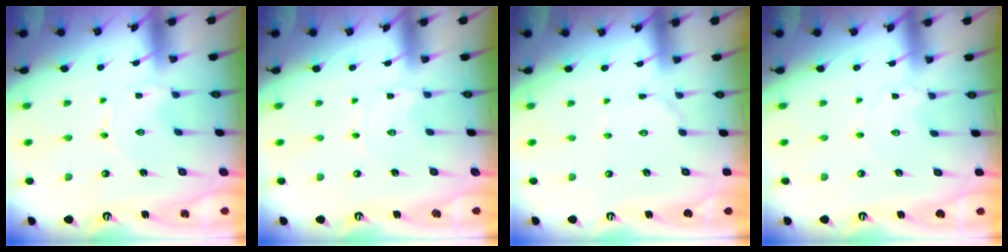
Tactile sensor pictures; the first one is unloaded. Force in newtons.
{"total": 1.0, "press": 1.0, "slide": 0.1}
{"total": 3.2, "press": 3.2, "slide": 0.4}
{"total": 2.7, "press": 2.7, "slide": 0.3}